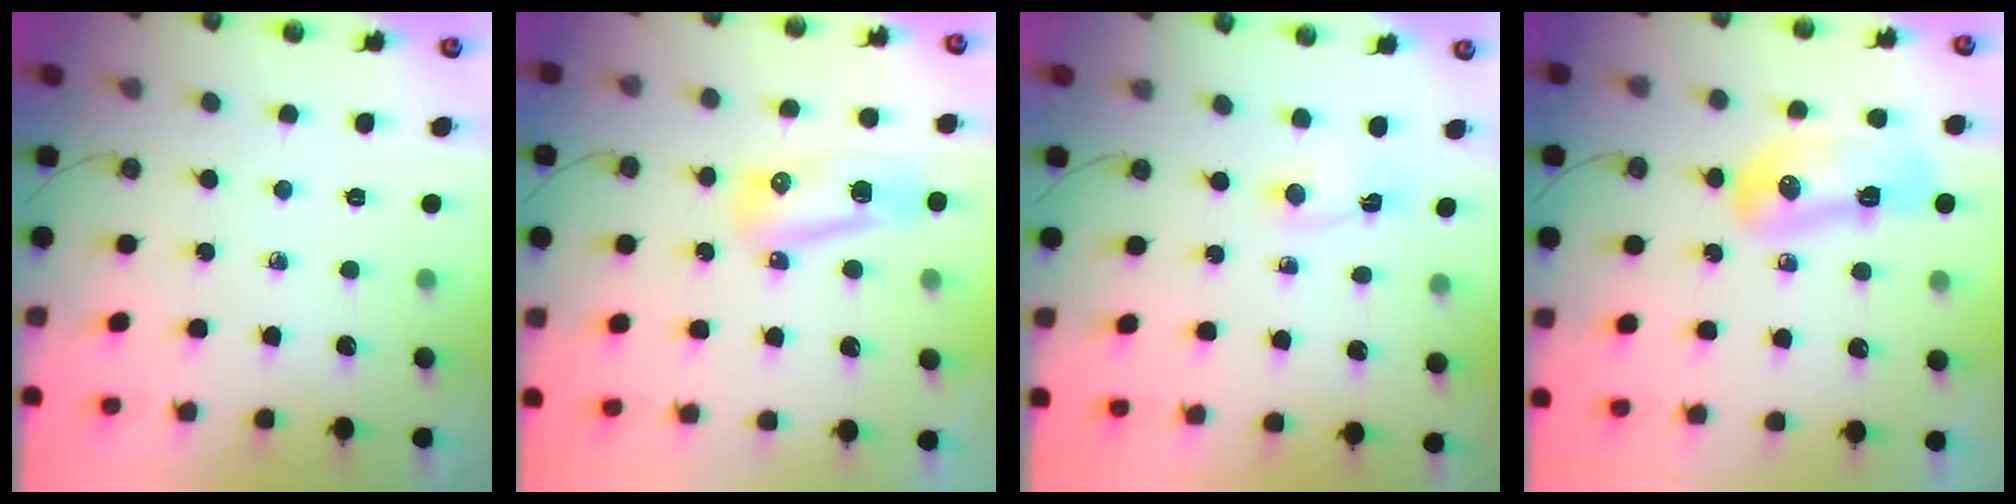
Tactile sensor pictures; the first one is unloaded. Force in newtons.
{"total": 10.7, "press": 9.3, "slide": 5.2}
{"total": 1.5, "press": 1.4, "slide": 0.4}
{"total": 14.8, "press": 12.3, "slide": 8.2}